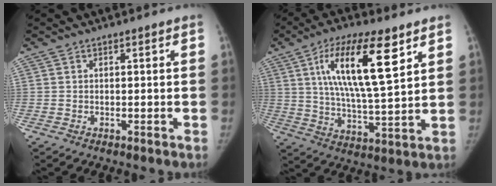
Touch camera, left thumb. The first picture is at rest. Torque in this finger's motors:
{"motor_torque": [0.38, 0.53, 2.07, -0.70, 0.17]}